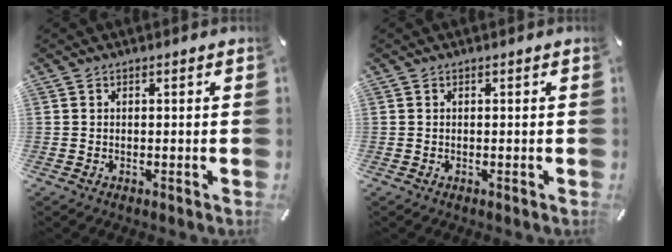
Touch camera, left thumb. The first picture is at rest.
{"total": 0.0}